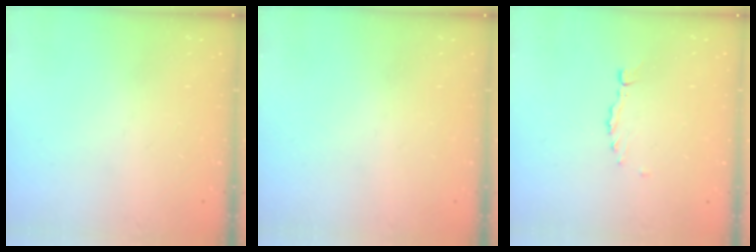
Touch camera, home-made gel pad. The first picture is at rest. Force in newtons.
{"total": 0.0}
{"total": 0.0}